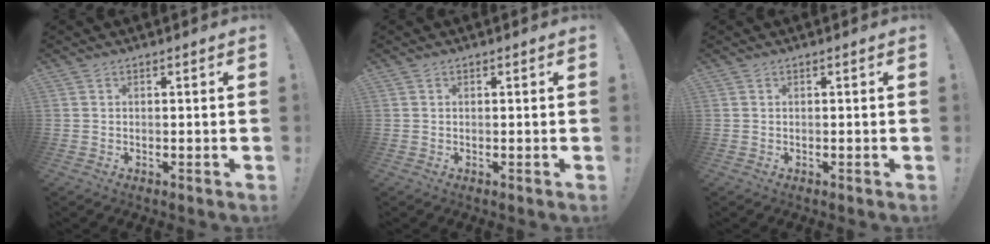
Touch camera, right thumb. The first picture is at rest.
{"total": 0.0}
{"total": 0.0}